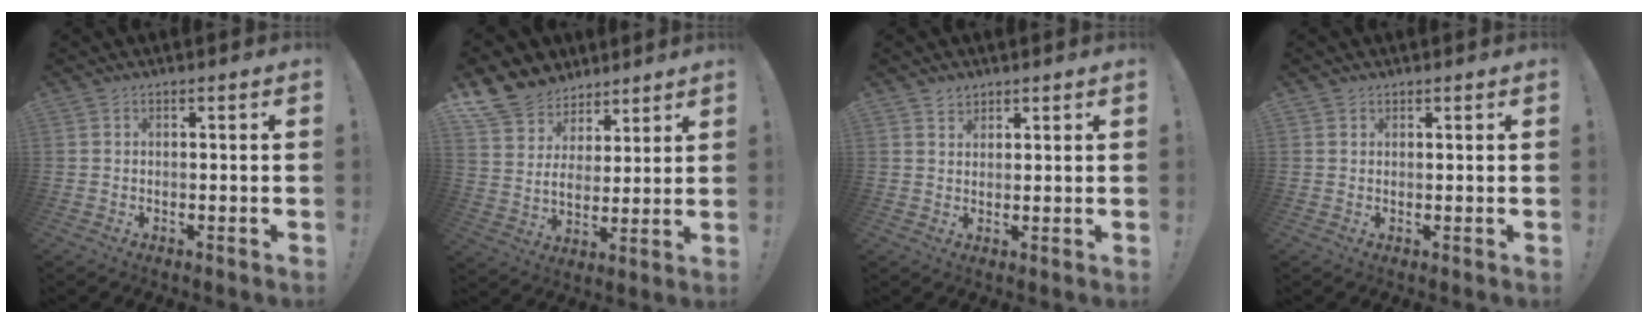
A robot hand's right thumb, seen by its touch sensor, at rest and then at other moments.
{"total": 11.5, "force": [8.0, 7.9, 2.4], "torque": [-0.051, -0.058, 0.160]}
{"total": 2.7, "force": [2.2, 1.6, 0.2], "torque": [0.003, -0.013, 0.041]}
{"total": 1.3, "force": [1.0, 0.8, 0.1], "torque": [0.002, -0.005, 0.018]}